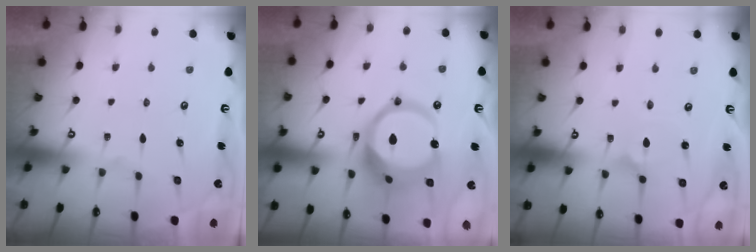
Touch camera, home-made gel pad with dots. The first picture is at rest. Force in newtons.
{"total": 17.2, "press": 17.1, "slide": 2.0}
{"total": 1.8, "press": 1.8, "slide": 0.1}